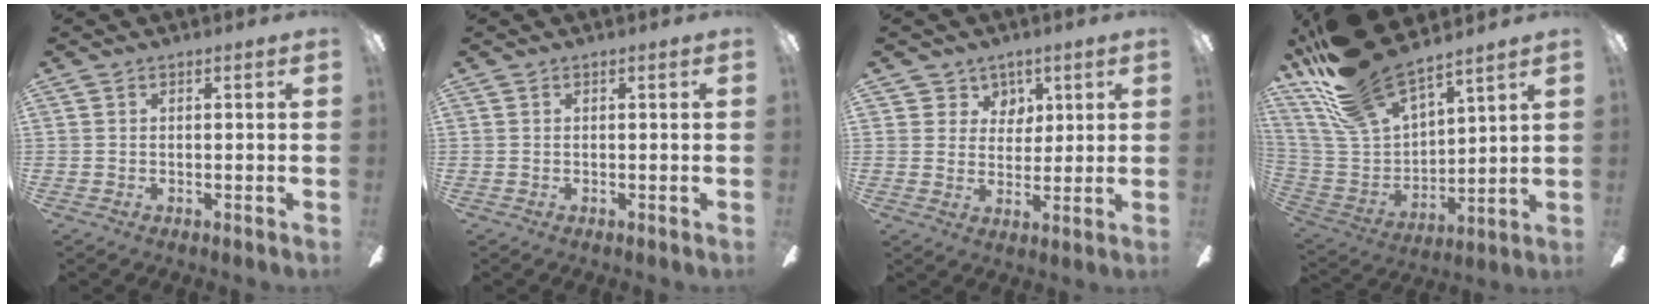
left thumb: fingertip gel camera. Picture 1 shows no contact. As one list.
[{"total": 0.0}, {"total": 5.9, "force": [3.6, 4.6, 0.4], "torque": [-0.019, -0.012, 0.065]}, {"total": 19.2, "force": [16.6, 5.6, 7.9], "torque": [-0.198, -0.111, 0.304]}]